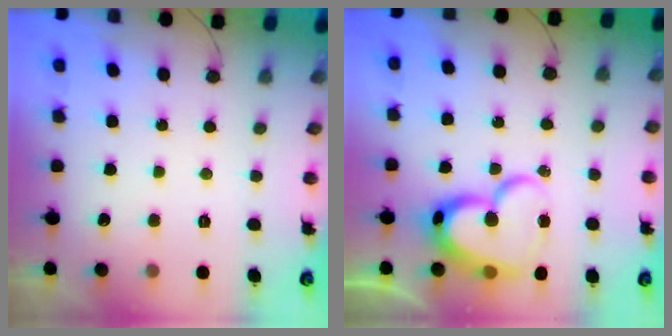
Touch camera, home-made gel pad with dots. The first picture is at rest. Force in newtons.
{"total": 18.6, "press": 18.6, "slide": 1.4}